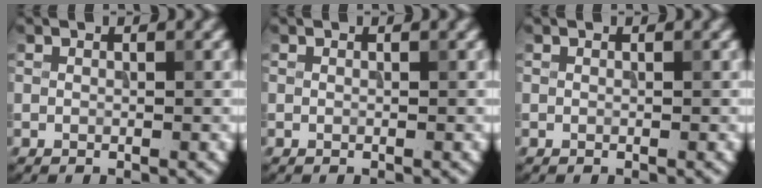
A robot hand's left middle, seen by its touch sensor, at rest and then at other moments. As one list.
[{"total": 0.0}, {"total": 0.0}]